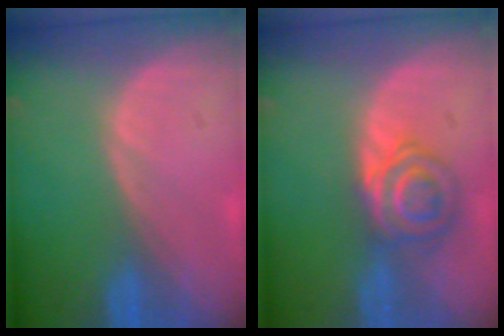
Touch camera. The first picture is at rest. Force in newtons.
{"total": 6.3, "press": 5.6, "slide": 2.7}